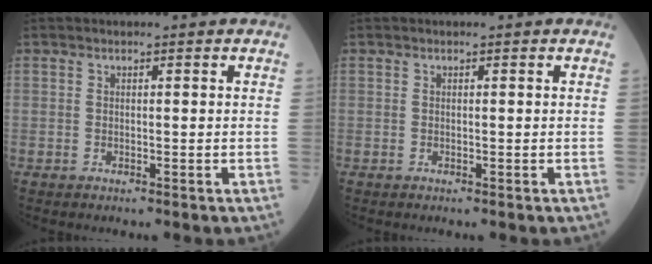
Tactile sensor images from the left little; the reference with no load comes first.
{"total": 0.0}